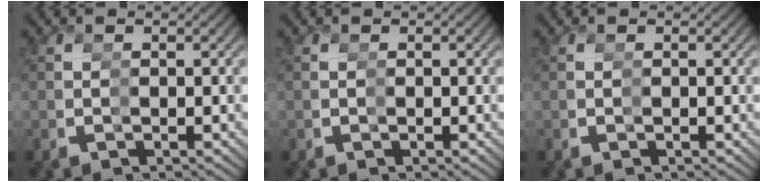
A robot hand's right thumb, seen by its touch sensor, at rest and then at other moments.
{"total": 0.0}
{"total": 0.0}